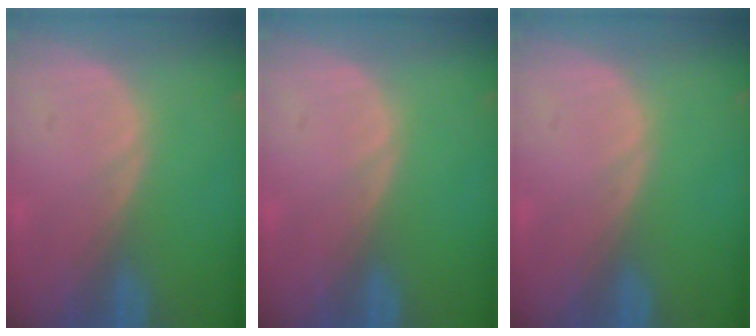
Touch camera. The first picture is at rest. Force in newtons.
{"total": 0.0}
{"total": 0.0}